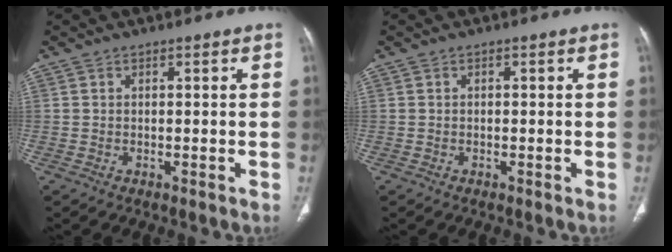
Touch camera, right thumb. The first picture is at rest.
{"total": 0.0}